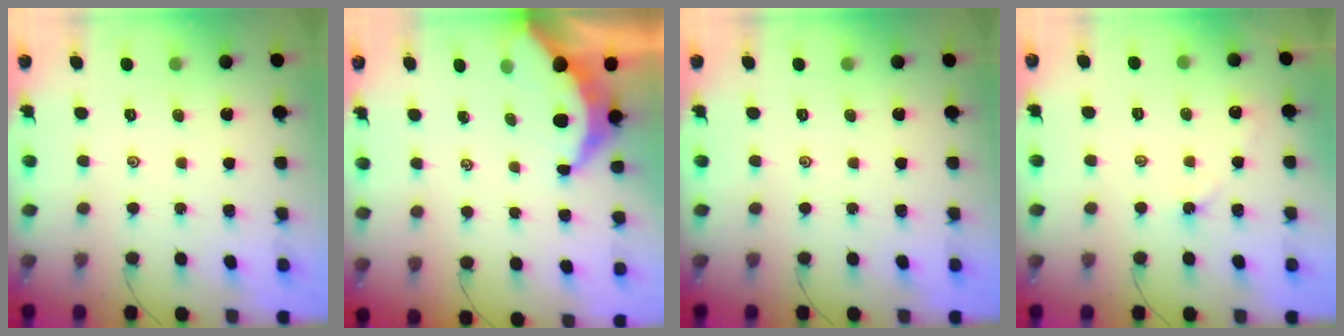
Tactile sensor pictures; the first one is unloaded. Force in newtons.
{"total": 5.5, "press": 5.5, "slide": 0.7}
{"total": 0.0}
{"total": 2.2, "press": 2.1, "slide": 0.4}